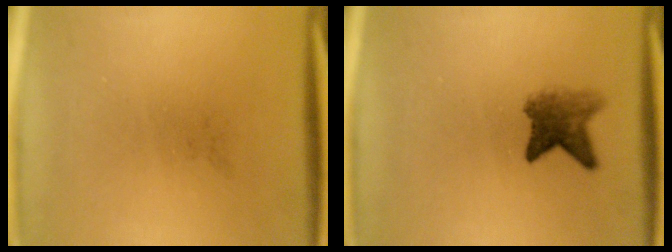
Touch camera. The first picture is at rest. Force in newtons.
{"total": 4.1}